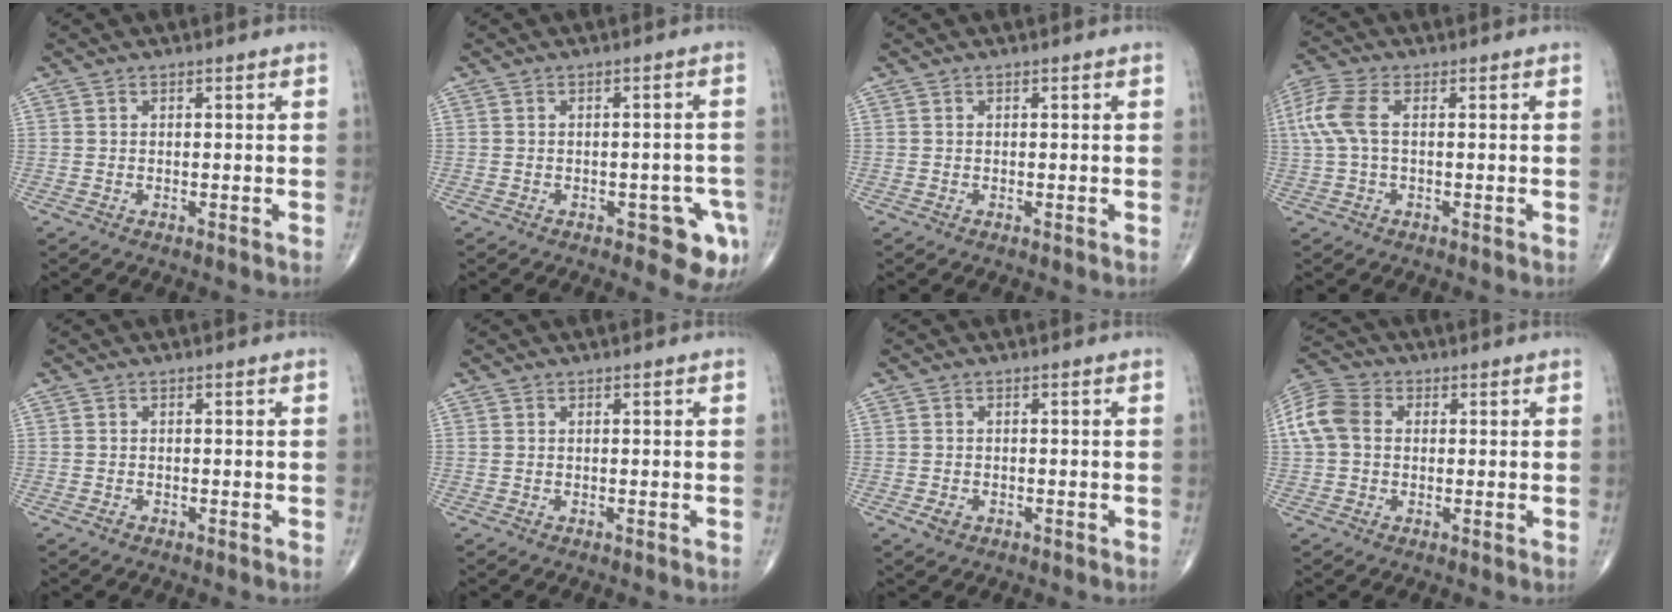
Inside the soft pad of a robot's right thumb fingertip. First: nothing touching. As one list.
[{"total": 7.0, "force": [-3.1, 3.2, 5.4], "torque": [-0.036, 0.009, -0.033]}, {"total": 0.0}, {"total": 7.6, "force": [1.0, 3.7, 6.5], "torque": [-0.183, 0.021, 0.018]}, {"total": 0.6, "force": [-0.4, 0.4, 0.2], "torque": [-0.003, 0.002, -0.008]}, {"total": 0.0}, {"total": 1.7, "force": [-0.7, 1.3, 0.9], "torque": [-0.014, 0.002, -0.009]}, {"total": 9.0, "force": [1.0, 6.8, 5.8], "torque": [-0.123, 0.026, 0.013]}]